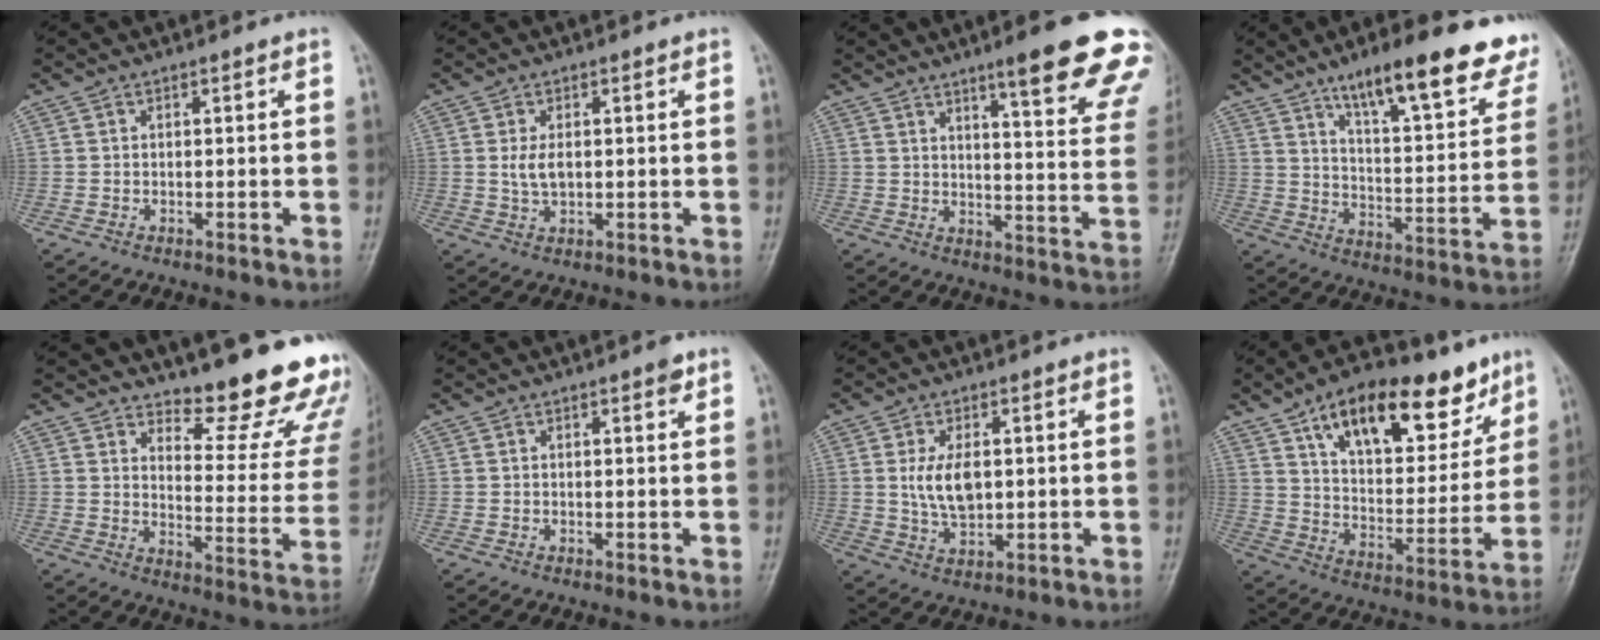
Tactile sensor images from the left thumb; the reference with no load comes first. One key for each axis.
{"total": 3.5, "fx": 0.4, "fy": 1.9, "fz": 2.9, "tx": -0.059, "ty": -0.005, "tz": 0.011}
{"total": 20.0, "fx": 13.3, "fy": 2.9, "fz": 14.6, "tx": -0.159, "ty": -0.056, "tz": 0.163}
{"total": 21.8, "fx": 14.9, "fy": 5.9, "fz": 14.8, "tx": -0.168, "ty": -0.055, "tz": 0.217}
{"total": 18.7, "fx": 15.4, "fy": 4.6, "fz": 9.5, "tx": -0.080, "ty": -0.149, "tz": 0.192}
{"total": 1.5, "fx": 0.9, "fy": 0.4, "fz": 1.1, "tx": -0.014, "ty": -0.003, "tz": 0.010}
{"total": 7.0, "fx": 1.0, "fy": 3.9, "fz": 5.8, "tx": -0.102, "ty": -0.009, "tz": 0.023}
{"total": 23.6, "fx": 13.9, "fy": 11.1, "fz": 15.6, "tx": -0.194, "ty": -0.038, "tz": 0.226}